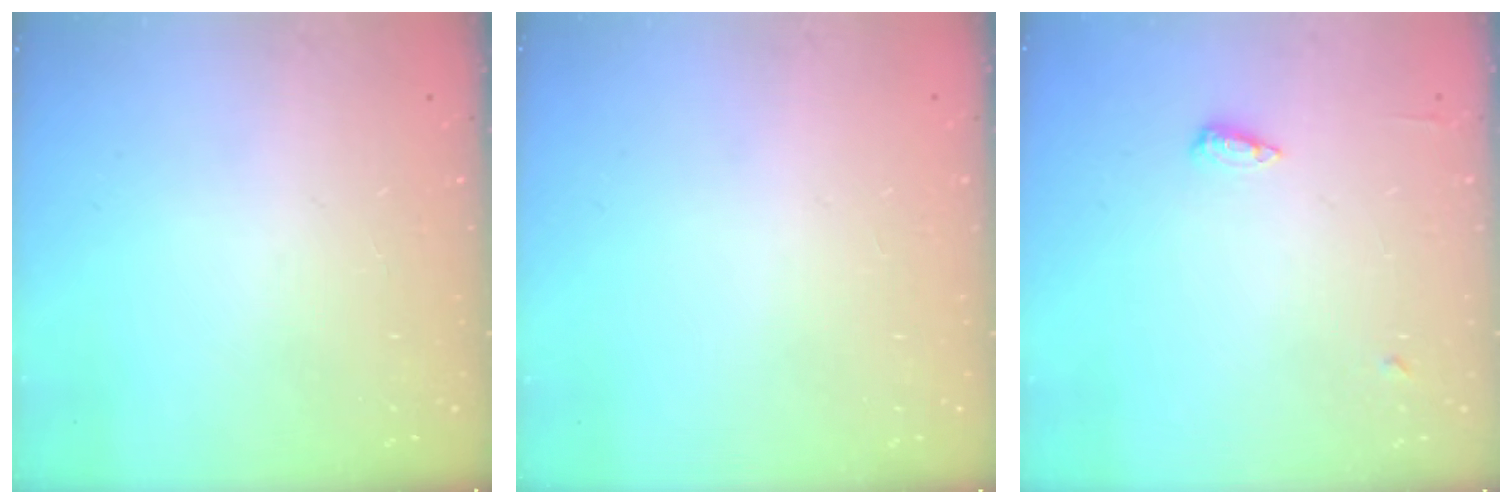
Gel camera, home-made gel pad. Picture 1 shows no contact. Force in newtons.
{"total": 1.0, "press": 0.8, "slide": 0.6}
{"total": 5.5, "press": 5.4, "slide": 1.0}